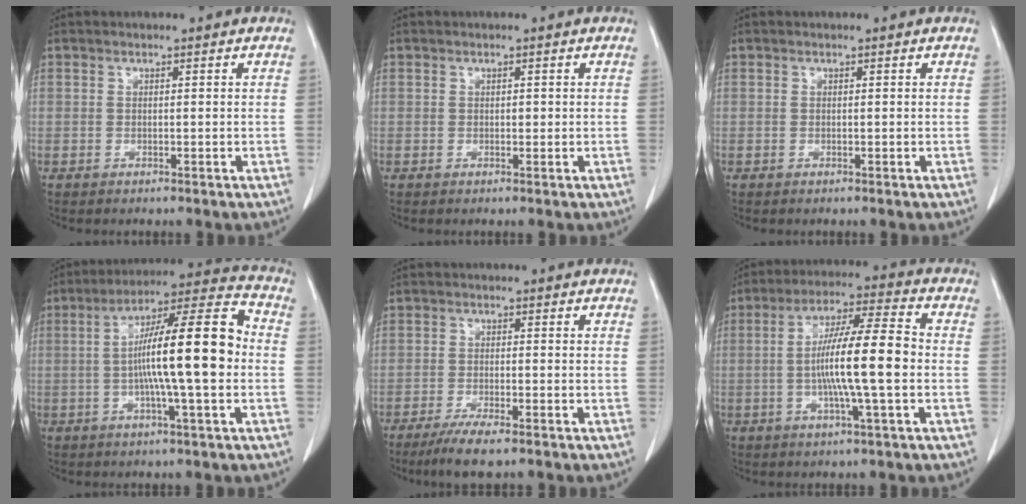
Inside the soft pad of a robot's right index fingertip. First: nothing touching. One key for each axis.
{"total": 1.0, "fx": 0.0, "fy": 0.4, "fz": 0.9, "tx": -0.015, "ty": 0.001, "tz": 0.001}
{"total": 0.0}
{"total": 16.2, "fx": -0.9, "fy": 1.1, "fz": 16.2, "tx": -0.261, "ty": 0.021, "tz": -0.021}
{"total": 5.4, "fx": -3.9, "fy": 0.6, "fz": 3.8, "tx": -0.068, "ty": -0.013, "tz": -0.064}
{"total": 12.5, "fx": -1.3, "fy": 0.4, "fz": 12.4, "tx": -0.218, "ty": 0.007, "tz": -0.029}